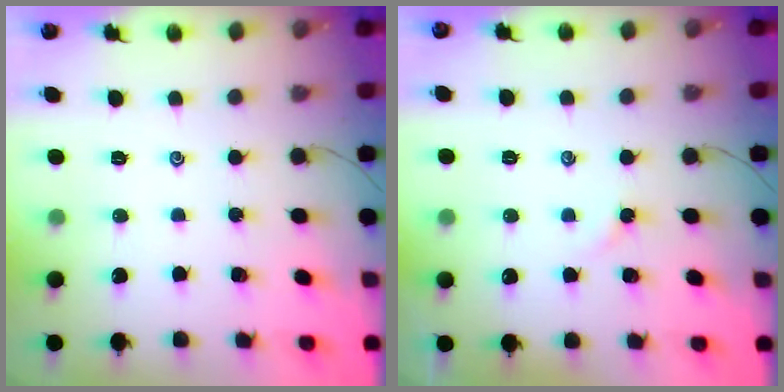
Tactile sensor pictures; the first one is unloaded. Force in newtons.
{"total": 2.1, "press": 2.1, "slide": 0.4}